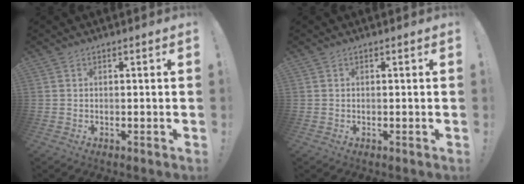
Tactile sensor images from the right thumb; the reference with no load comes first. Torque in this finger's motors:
{"motor_torque": [-0.10, -0.50, 0.20, -0.38, 0.00]}